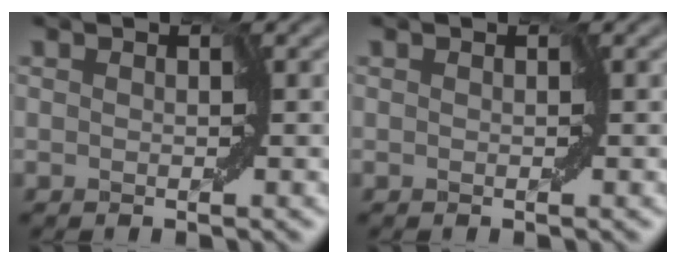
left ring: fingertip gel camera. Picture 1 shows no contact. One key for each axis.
{"total": 0.0}